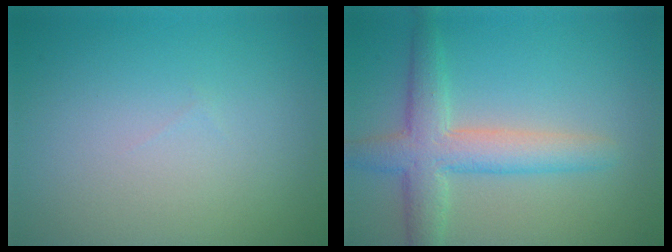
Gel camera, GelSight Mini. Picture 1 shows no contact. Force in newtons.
{"total": 4.9, "press": 4.9, "slide": 0.2}